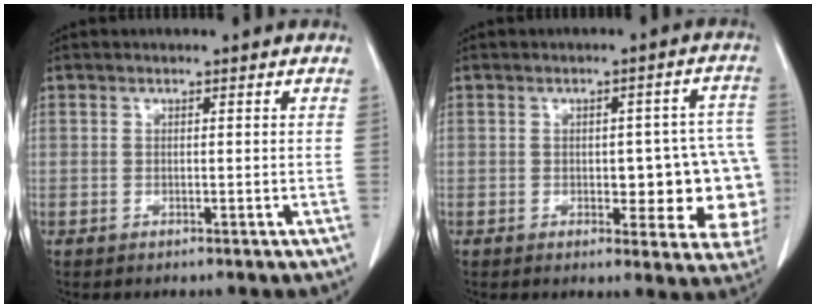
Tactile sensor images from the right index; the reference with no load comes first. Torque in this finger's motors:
{"motor_torque": [0.87, -0.59, 0.19, 0.04]}